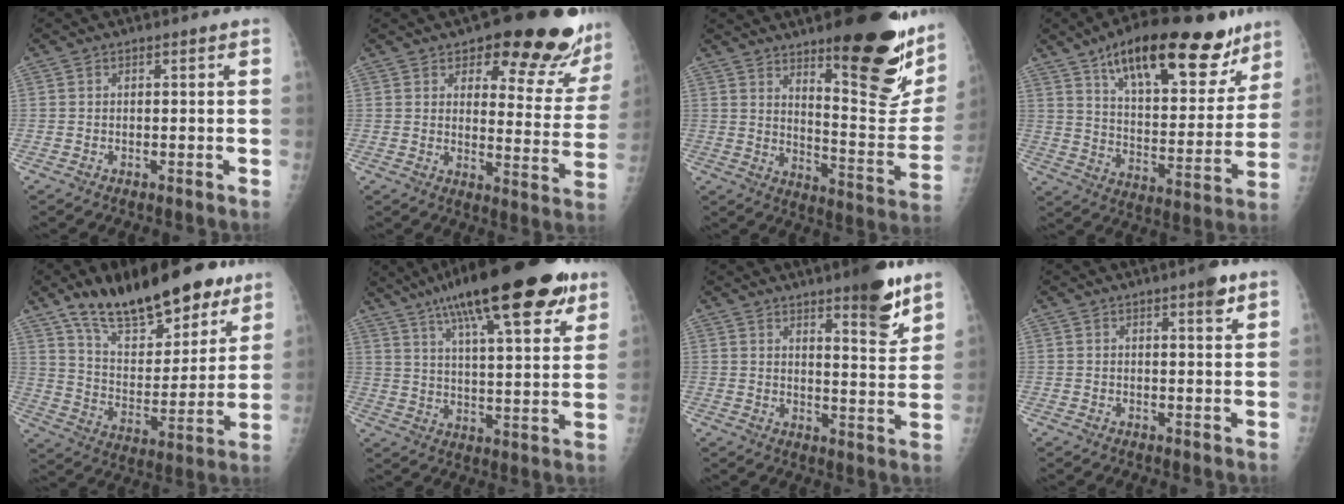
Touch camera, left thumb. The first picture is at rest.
{"total": 19.3, "force": [14.7, 6.7, 10.5], "torque": [-0.078, -0.091, 0.175]}
{"total": 25.6, "force": [14.6, 7.0, 19.8], "torque": [-0.230, -0.089, 0.216]}
{"total": 26.6, "force": [16.7, 10.3, 18.0], "torque": [-0.230, -0.044, 0.257]}
{"total": 24.5, "force": [16.8, 10.0, 14.9], "torque": [-0.194, -0.063, 0.272]}
{"total": 26.5, "force": [16.4, 6.9, 19.7], "torque": [-0.281, -0.034, 0.251]}
{"total": 10.7, "force": [7.2, 2.4, 7.5], "torque": [-0.084, -0.049, 0.103]}
{"total": 3.3, "force": [2.1, 0.7, 2.5], "torque": [-0.030, -0.010, 0.027]}